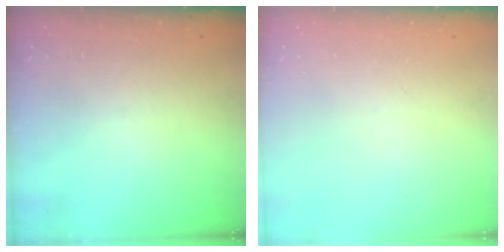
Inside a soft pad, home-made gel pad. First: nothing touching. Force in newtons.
{"total": 0.0}